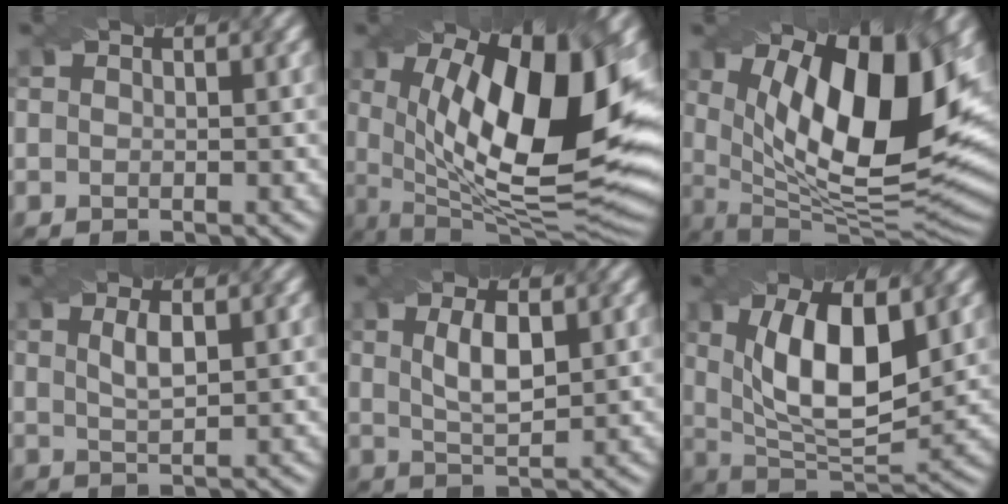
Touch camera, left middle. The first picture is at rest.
{"total": 16.1, "force": [2.9, 6.3, 14.5], "torque": [-0.210, -0.010, 0.043]}
{"total": 15.5, "force": [4.3, 6.2, 13.5], "torque": [-0.202, -0.009, 0.071]}
{"total": 1.9, "force": [0.5, 0.5, 1.7], "torque": [-0.033, 0.000, 0.013]}
{"total": 3.3, "force": [0.8, 1.2, 3.0], "torque": [-0.064, 0.001, 0.018]}
{"total": 10.0, "force": [2.1, 4.2, 8.8], "torque": [-0.150, -0.003, 0.034]}